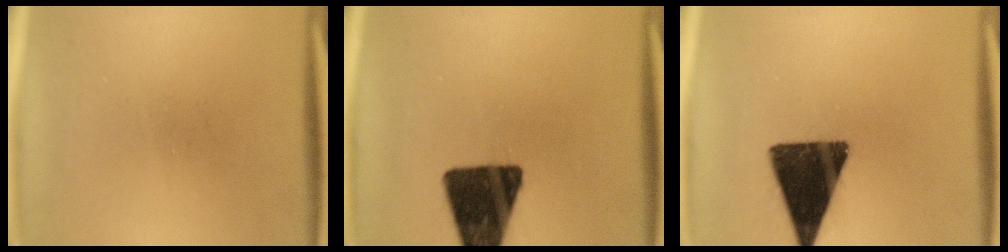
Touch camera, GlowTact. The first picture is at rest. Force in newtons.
{"total": 16.5}
{"total": 15.9}